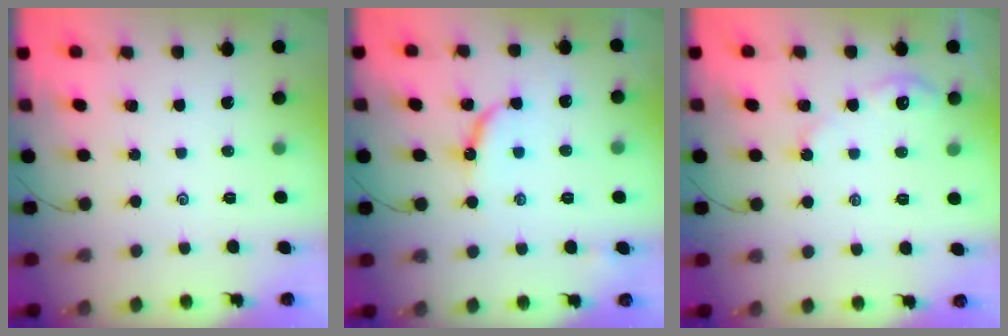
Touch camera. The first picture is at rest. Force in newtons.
{"total": 7.0, "press": 7.0, "slide": 0.3}
{"total": 3.5, "press": 3.5, "slide": 0.2}